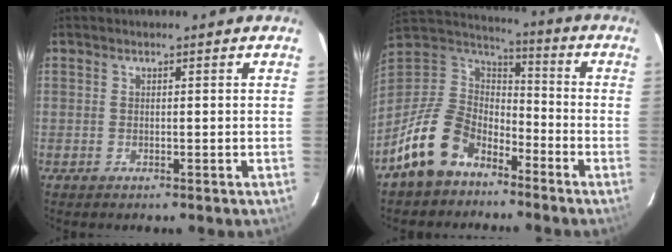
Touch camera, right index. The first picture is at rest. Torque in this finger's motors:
{"motor_torque": [0.54, -0.67, -0.17, -0.21]}